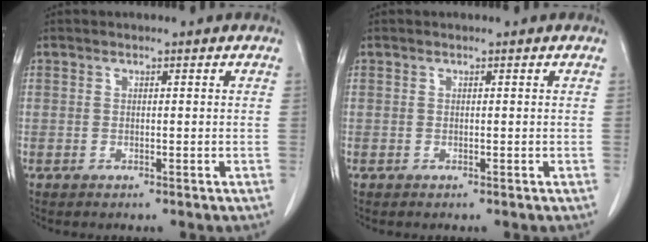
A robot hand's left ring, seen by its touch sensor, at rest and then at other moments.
{"total": 0.0}